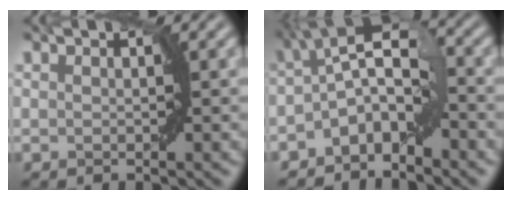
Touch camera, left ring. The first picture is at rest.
{"total": 5.7, "force": [-2.3, 2.7, 4.5], "torque": [-0.075, 0.012, -0.052]}